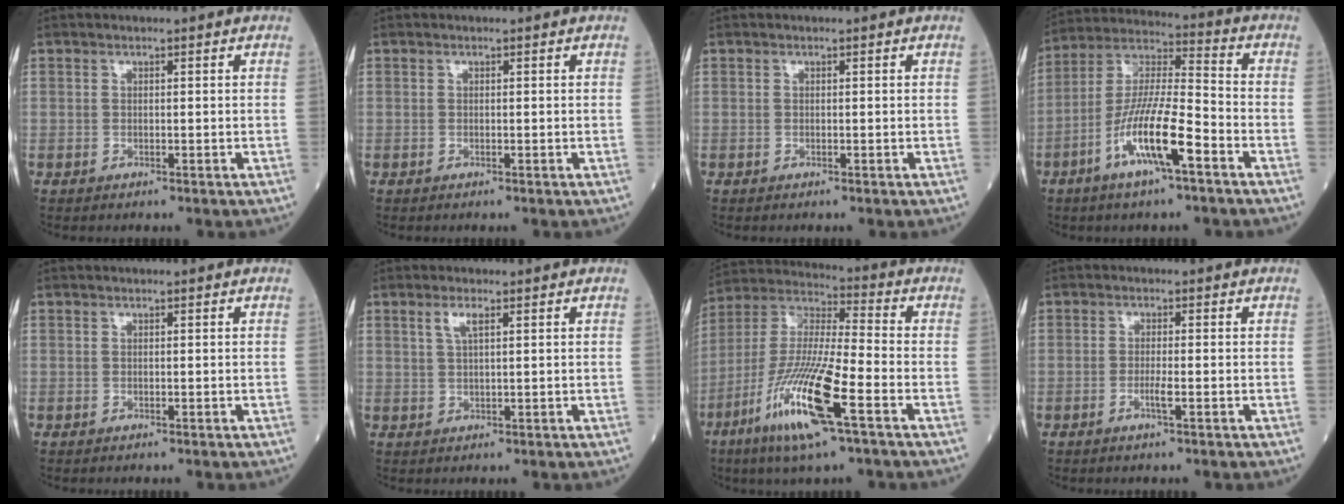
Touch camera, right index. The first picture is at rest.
{"total": 0.0}
{"total": 0.0}
{"total": 13.3, "force": [-5.9, 1.7, 11.8], "torque": [-0.233, -0.005, -0.114]}
{"total": 0.0}
{"total": 2.4, "force": [1.2, 0.4, 2.0], "torque": [-0.046, 0.002, 0.025]}
{"total": 16.7, "force": [-7.7, 1.3, 14.7], "torque": [-0.308, -0.028, -0.147]}
{"total": 2.2, "force": [-0.9, -0.1, 2.0], "torque": [-0.040, -0.003, -0.019]}